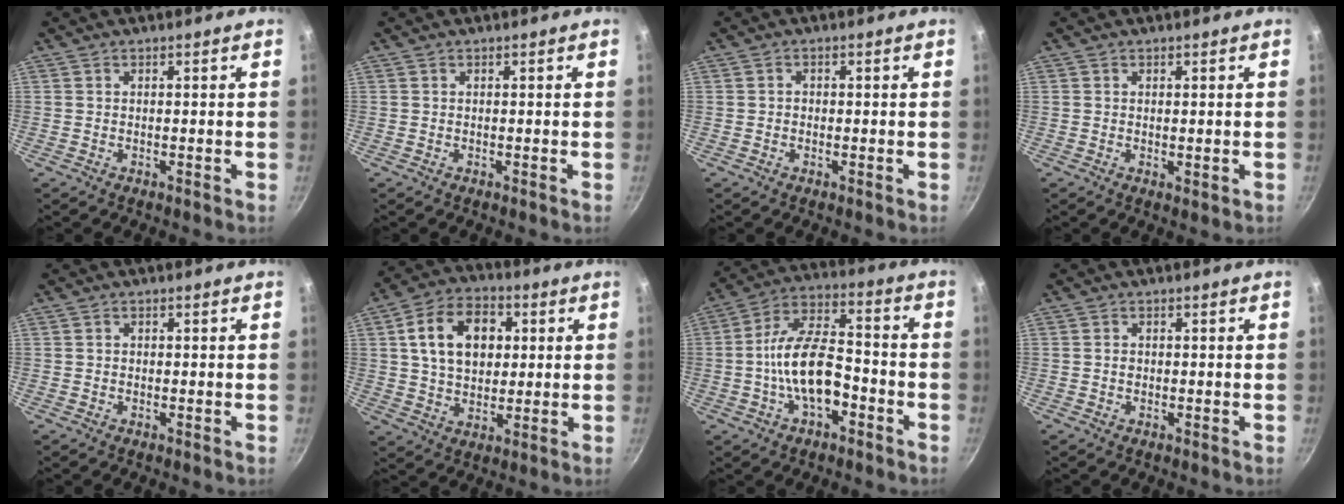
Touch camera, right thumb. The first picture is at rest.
{"total": 0.0}
{"total": 1.0, "force": [-0.2, 0.8, 0.4], "torque": [-0.005, 0.003, -0.006]}
{"total": 0.9, "force": [0.2, 0.4, 0.8], "torque": [-0.013, -0.006, 0.002]}
{"total": 0.6, "force": [-0.1, 0.5, 0.2], "torque": [-0.003, 0.002, -0.003]}
{"total": 14.3, "force": [3.1, 10.2, 9.6], "torque": [-0.131, 0.011, 0.045]}
{"total": 14.0, "force": [-4.1, 7.2, 11.3], "torque": [-0.180, 0.050, -0.080]}
{"total": 1.1, "force": [-0.2, 0.9, 0.6], "torque": [-0.008, 0.004, -0.003]}